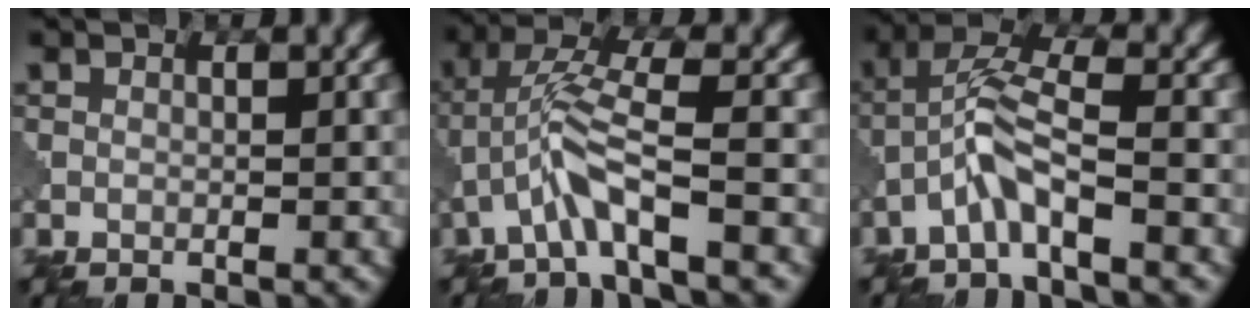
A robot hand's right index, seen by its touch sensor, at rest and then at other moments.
{"total": 4.2, "force": [-2.2, 0.5, 3.6], "torque": [-0.077, 0.014, -0.045]}
{"total": 3.9, "force": [-2.1, 0.6, 3.3], "torque": [-0.070, 0.016, -0.045]}